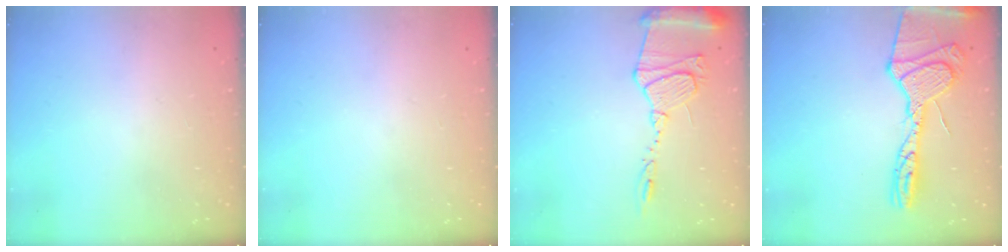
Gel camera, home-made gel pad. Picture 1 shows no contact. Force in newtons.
{"total": 0.0}
{"total": 13.7, "press": 13.6, "slide": 1.8}
{"total": 18.3, "press": 18.2, "slide": 1.9}